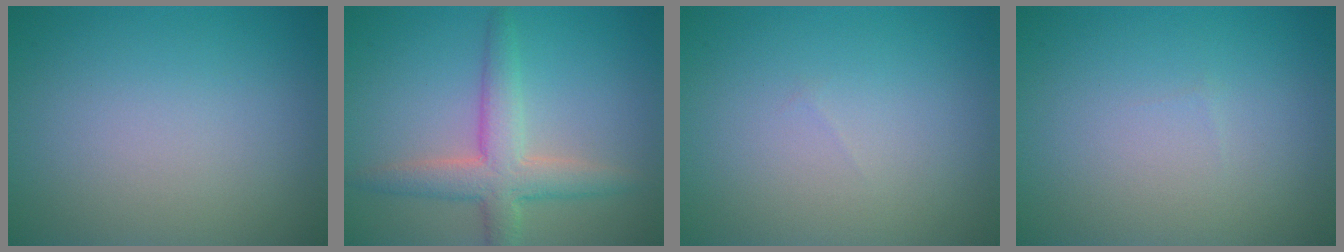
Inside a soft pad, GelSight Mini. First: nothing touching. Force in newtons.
{"total": 4.4, "press": 4.4, "slide": 0.1}
{"total": 0.0}
{"total": 0.0}